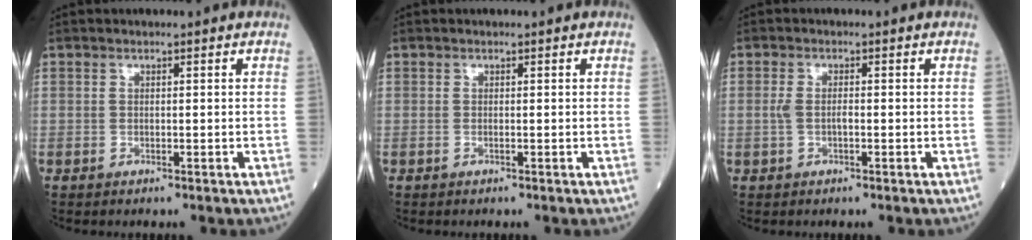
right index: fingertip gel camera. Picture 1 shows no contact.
{"total": 0.0}
{"total": 2.3, "force": [-0.2, 1.0, 2.1], "torque": [-0.049, 0.009, -0.002]}